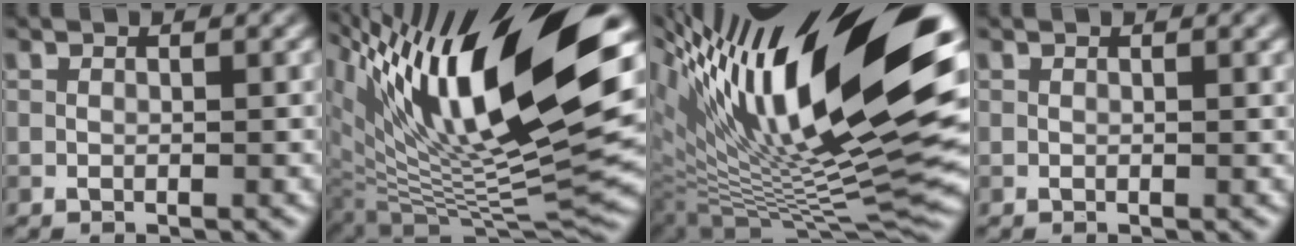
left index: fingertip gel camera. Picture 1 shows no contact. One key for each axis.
{"total": 18.1, "fx": 7.7, "fy": 5.8, "fz": 15.3, "tx": -0.273, "ty": 0.025, "tz": 0.138}
{"total": 19.6, "fx": 6.5, "fy": 5.9, "fz": 17.5, "tx": -0.310, "ty": 0.034, "tz": 0.106}
{"total": 1.0, "fx": 0.5, "fy": 0.4, "fz": 0.7, "tx": -0.003, "ty": 0.002, "tz": 0.002}